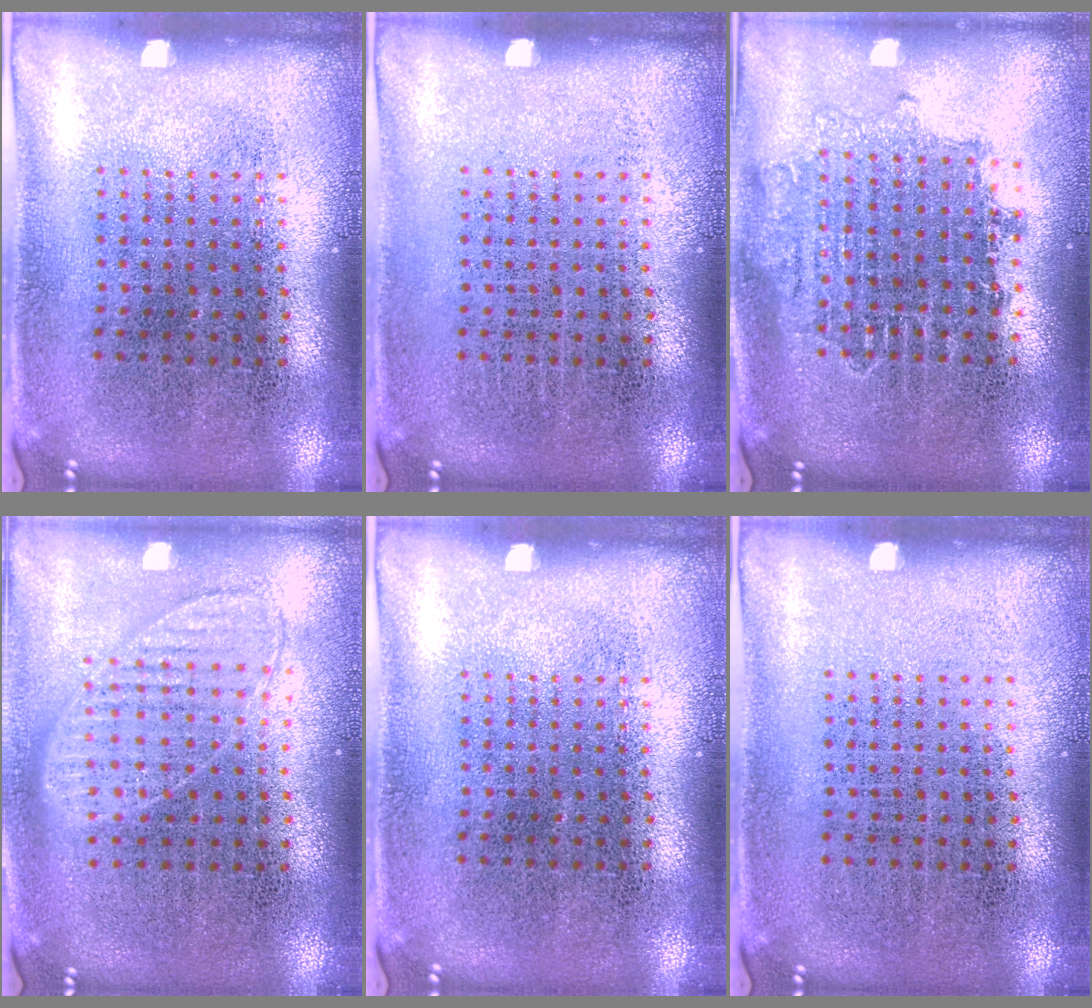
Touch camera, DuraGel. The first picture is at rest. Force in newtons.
{"total": 0.0}
{"total": 1.6, "press": 1.3, "slide": 0.9}
{"total": 0.9, "press": 0.9, "slide": 0.2}
{"total": 0.0}
{"total": 0.0}